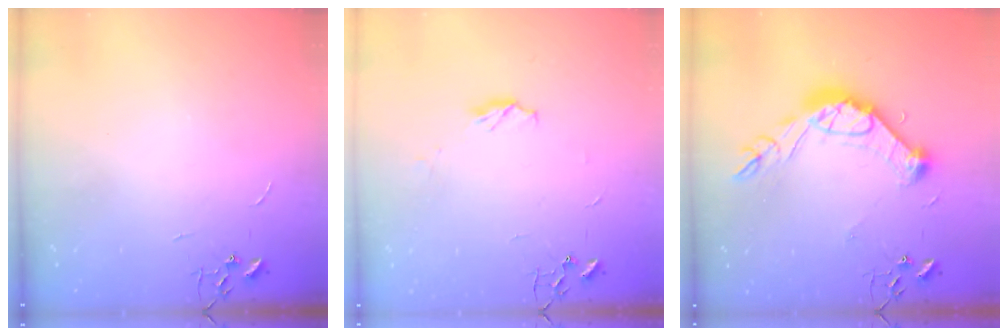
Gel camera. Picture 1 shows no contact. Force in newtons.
{"total": 5.6, "press": 5.5, "slide": 0.4}
{"total": 16.0, "press": 15.9, "slide": 1.4}